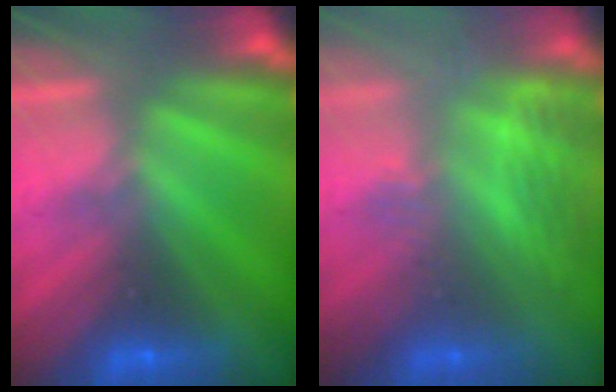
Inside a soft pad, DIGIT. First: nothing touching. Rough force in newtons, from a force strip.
{"total": 2.8}